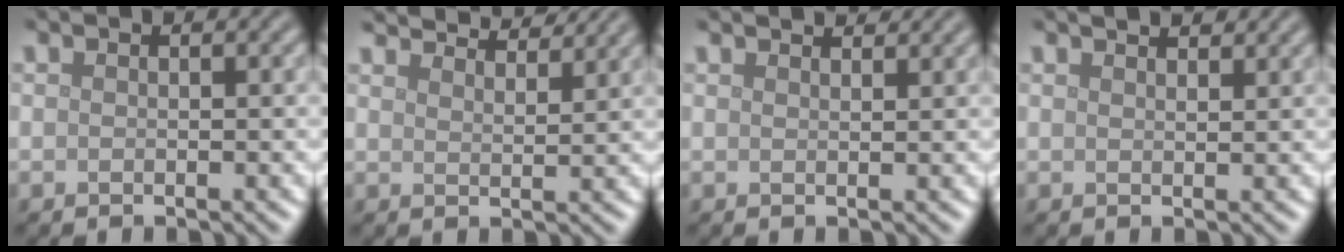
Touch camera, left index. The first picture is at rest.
{"total": 6.1, "force": [5.7, 0.9, 1.9], "torque": [-0.027, 0.009, 0.065]}
{"total": 2.8, "force": [2.5, 0.7, 1.0], "torque": [-0.005, 0.005, 0.015]}
{"total": 2.4, "force": [2.2, 0.5, 0.9], "torque": [-0.005, 0.003, 0.020]}